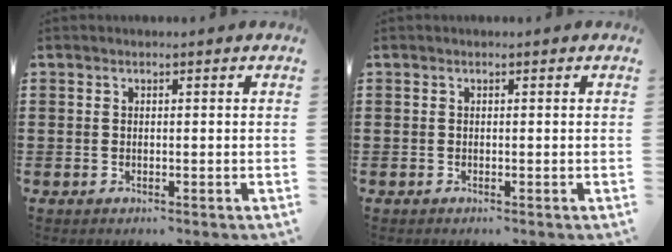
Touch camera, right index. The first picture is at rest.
{"total": 0.0}